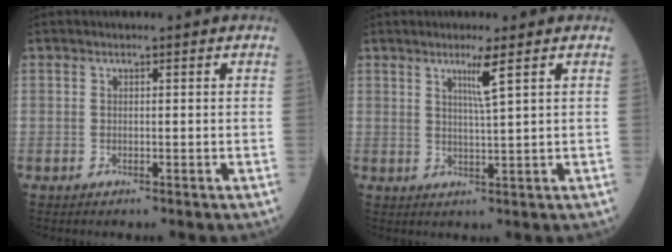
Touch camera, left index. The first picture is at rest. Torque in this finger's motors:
{"motor_torque": [0.47, -0.14, 0.16, 0.05]}